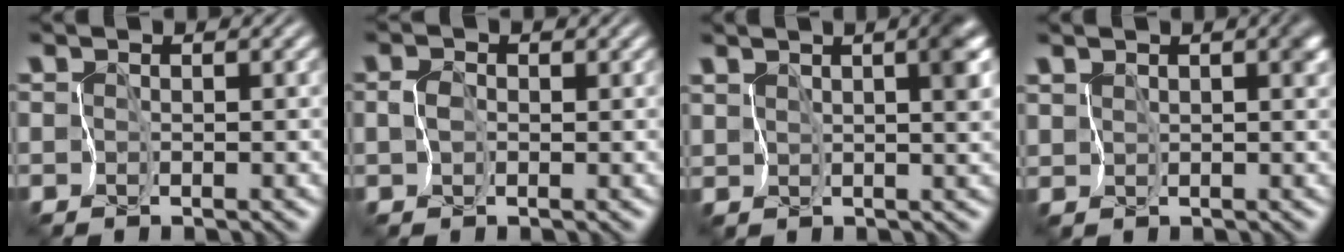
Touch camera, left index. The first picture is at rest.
{"total": 1.4, "force": [0.0, 1.1, 0.9], "torque": [-0.016, 0.003, -0.003]}
{"total": 4.8, "force": [1.7, 2.0, 4.0], "torque": [-0.058, 0.006, 0.028]}
{"total": 2.1, "force": [0.9, 1.0, 1.5], "torque": [-0.031, 0.000, 0.015]}